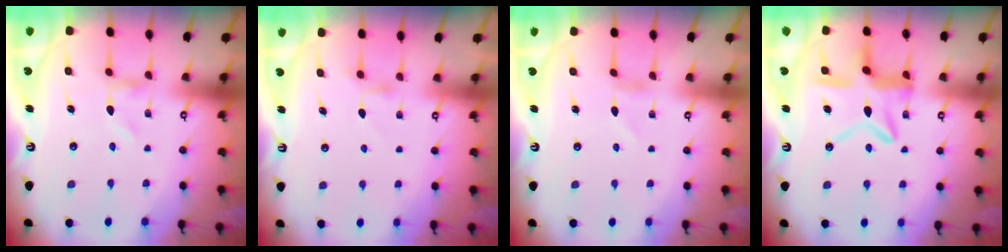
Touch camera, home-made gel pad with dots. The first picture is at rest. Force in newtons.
{"total": 3.2, "press": 3.2, "slide": 0.5}
{"total": 0.0}
{"total": 11.5, "press": 11.5, "slide": 0.6}